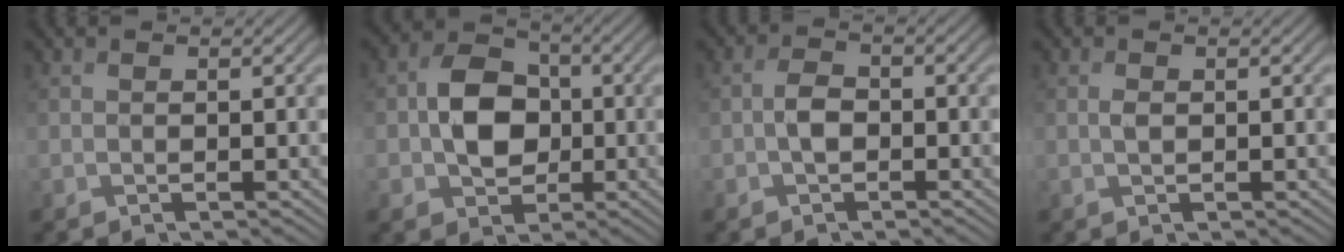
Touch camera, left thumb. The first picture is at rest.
{"total": 6.9, "force": [-0.4, 5.6, 3.9], "torque": [-0.072, 0.007, -0.020]}
{"total": 2.5, "force": [-0.8, 1.6, 1.7], "torque": [-0.036, 0.005, -0.021]}
{"total": 0.9, "force": [0.1, 0.3, 0.8], "torque": [-0.020, -0.001, 0.001]}